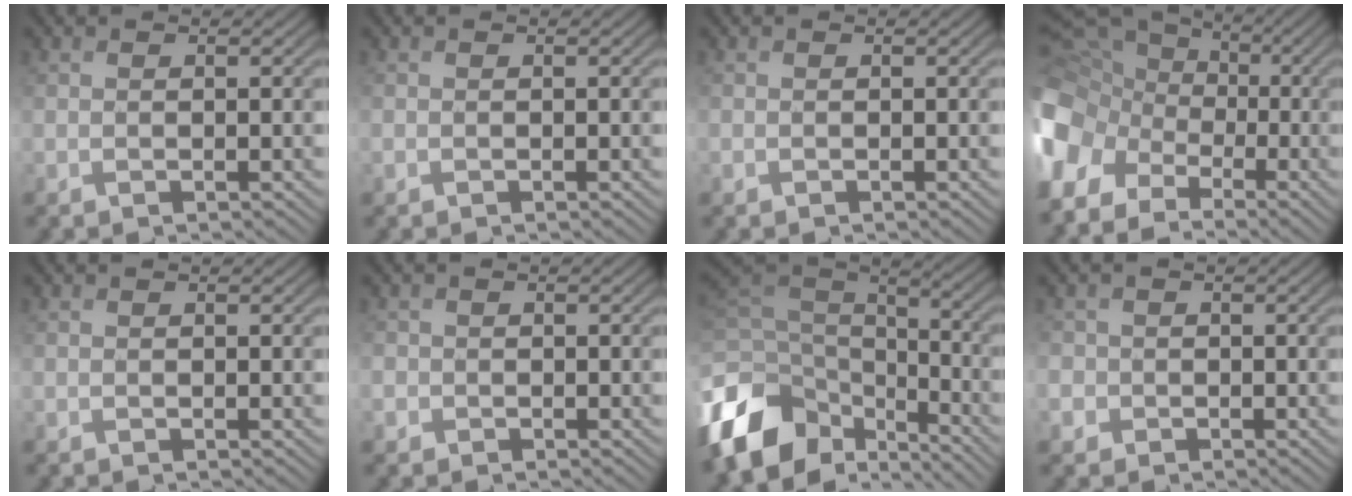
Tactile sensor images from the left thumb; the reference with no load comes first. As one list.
[{"total": 0.0}, {"total": 0.0}, {"total": 15.4, "force": [-4.5, 12.6, 7.5], "torque": [-0.237, -0.027, -0.094]}, {"total": 0.0}, {"total": 1.7, "force": [-0.6, 1.6, 0.2], "torque": [-0.004, -0.005, -0.016]}, {"total": 15.0, "force": [-6.9, 9.8, 9.1], "torque": [-0.261, -0.024, -0.117]}, {"total": 2.8, "force": [-0.6, 2.7, 0.3], "torque": [-0.012, -0.003, -0.024]}]